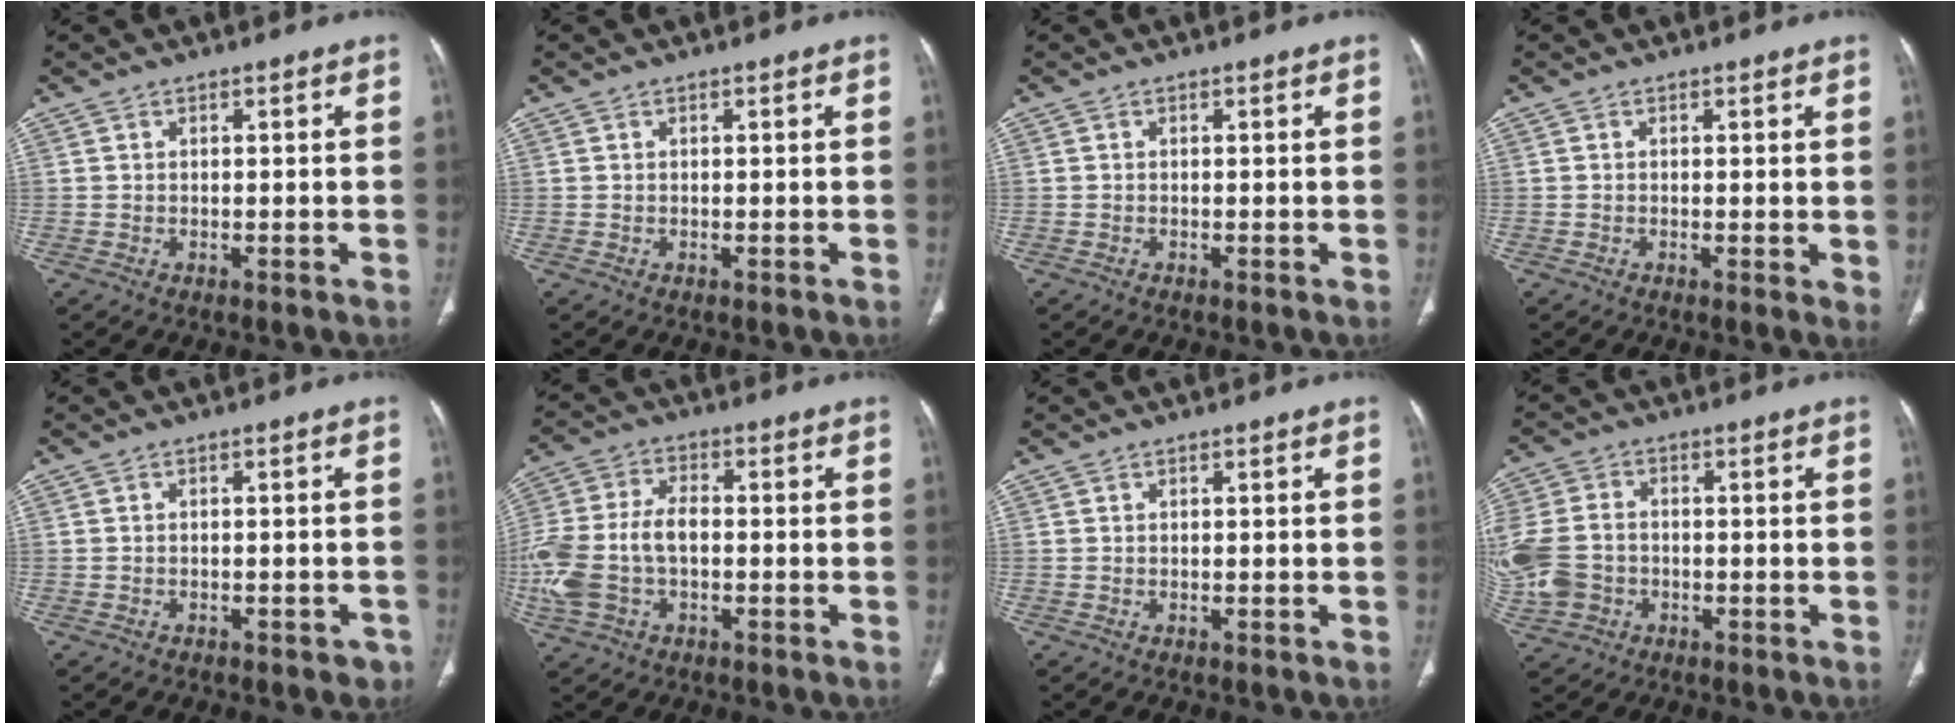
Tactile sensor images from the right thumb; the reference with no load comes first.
{"total": 0.0}
{"total": 0.0}
{"total": 2.0, "force": [0.2, 0.7, 1.9], "torque": [-0.028, -0.008, -0.001]}
{"total": 4.3, "force": [-3.3, 2.1, 1.6], "torque": [-0.010, 0.013, -0.033]}
{"total": 13.1, "force": [-2.2, 8.2, 10.0], "torque": [-0.235, 0.026, -0.039]}
{"total": 0.0}
{"total": 11.1, "force": [-2.1, 8.9, 6.3], "torque": [-0.156, 0.011, -0.035]}